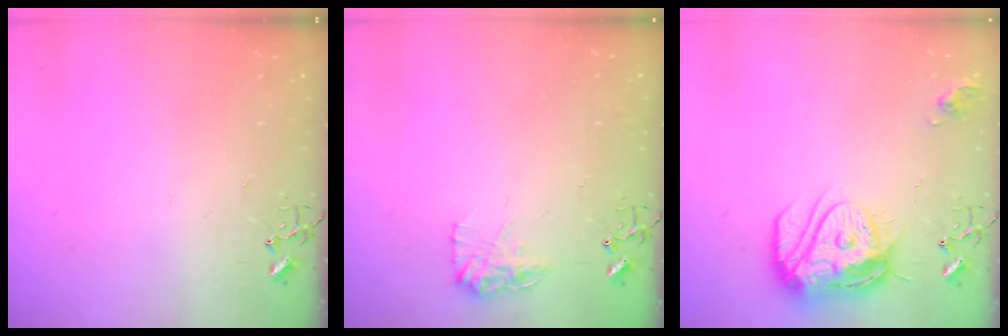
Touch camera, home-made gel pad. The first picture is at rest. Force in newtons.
{"total": 10.1, "press": 10.1, "slide": 0.4}
{"total": 15.4, "press": 15.3, "slide": 1.6}